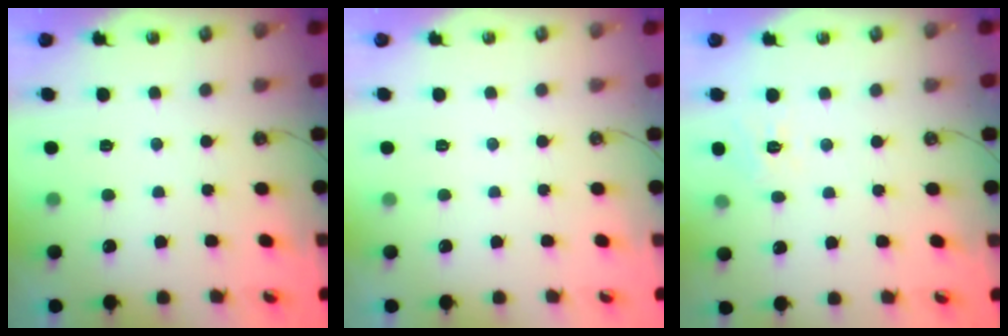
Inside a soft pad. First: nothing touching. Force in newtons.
{"total": 0.0}
{"total": 5.7, "press": 5.7, "slide": 0.5}